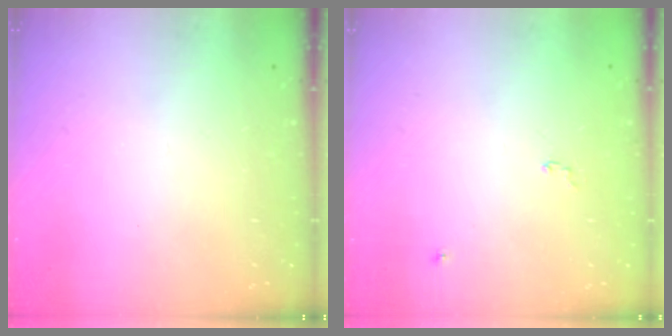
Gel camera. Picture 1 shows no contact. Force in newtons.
{"total": 2.5, "press": 2.5, "slide": 0.3}